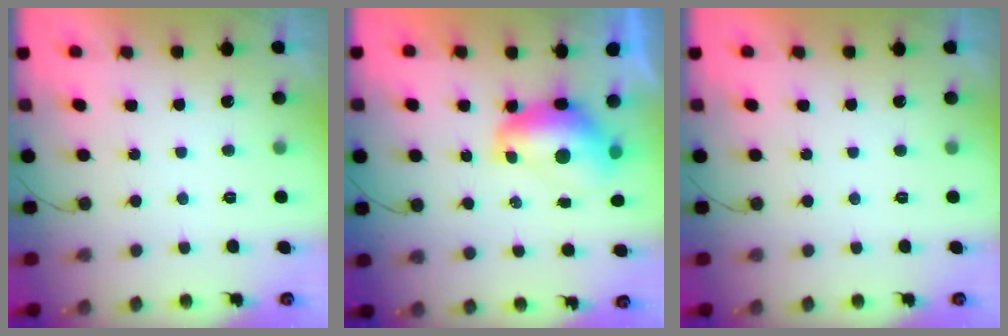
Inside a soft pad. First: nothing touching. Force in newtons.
{"total": 9.4, "press": 9.4, "slide": 0.9}
{"total": 0.0}